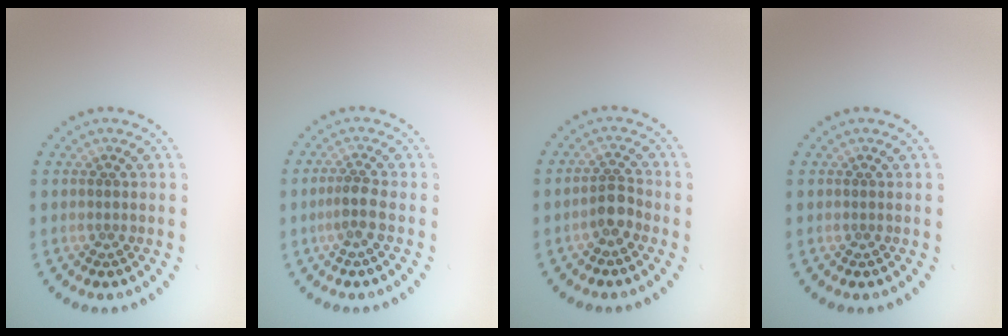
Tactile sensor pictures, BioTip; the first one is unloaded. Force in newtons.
{"total": 1.9, "press": 1.4, "slide": 1.2}
{"total": 2.1, "press": 1.8, "slide": 1.1}
{"total": 0.0}